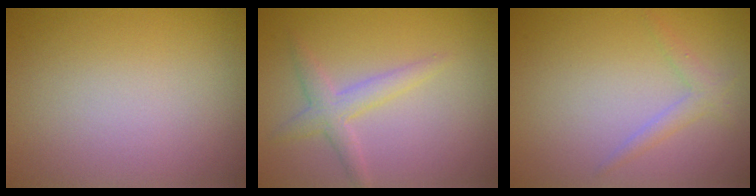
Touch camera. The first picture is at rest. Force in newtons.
{"total": 2.3, "press": 2.3, "slide": 0.0}
{"total": 1.4, "press": 1.4, "slide": 0.1}